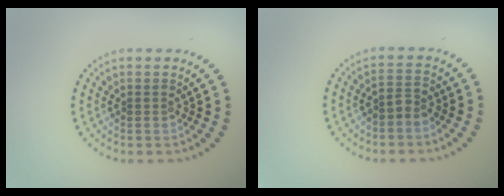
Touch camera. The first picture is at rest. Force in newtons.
{"total": 1.5, "press": 1.2, "slide": 0.9}